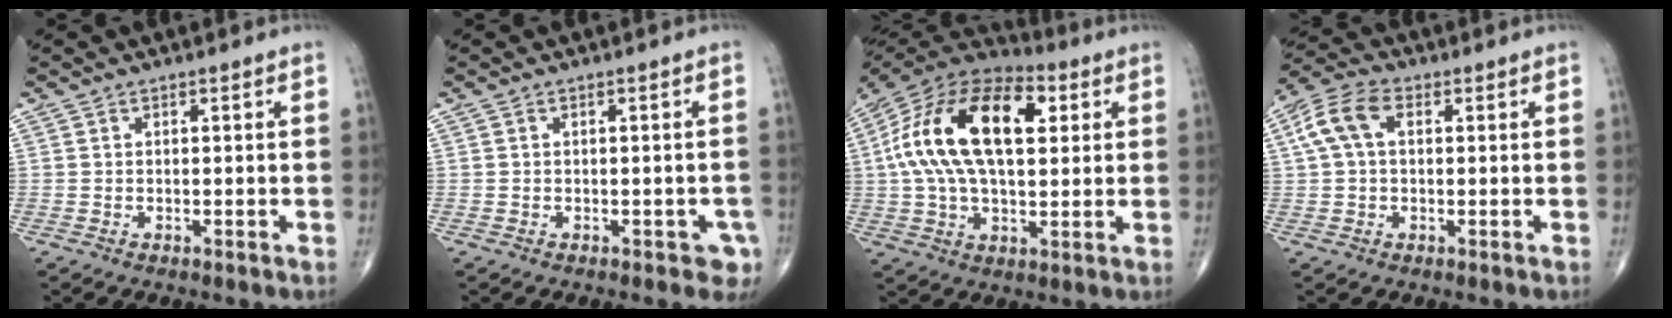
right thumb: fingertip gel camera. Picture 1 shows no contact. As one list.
[{"total": 3.3, "force": [-1.5, 1.9, 2.3], "torque": [-0.010, 0.006, -0.017]}, {"total": 23.8, "force": [5.0, 12.5, 19.6], "torque": [-0.364, 0.021, 0.075]}, {"total": 7.9, "force": [1.6, 4.8, 6.0], "torque": [-0.130, 0.026, 0.027]}]